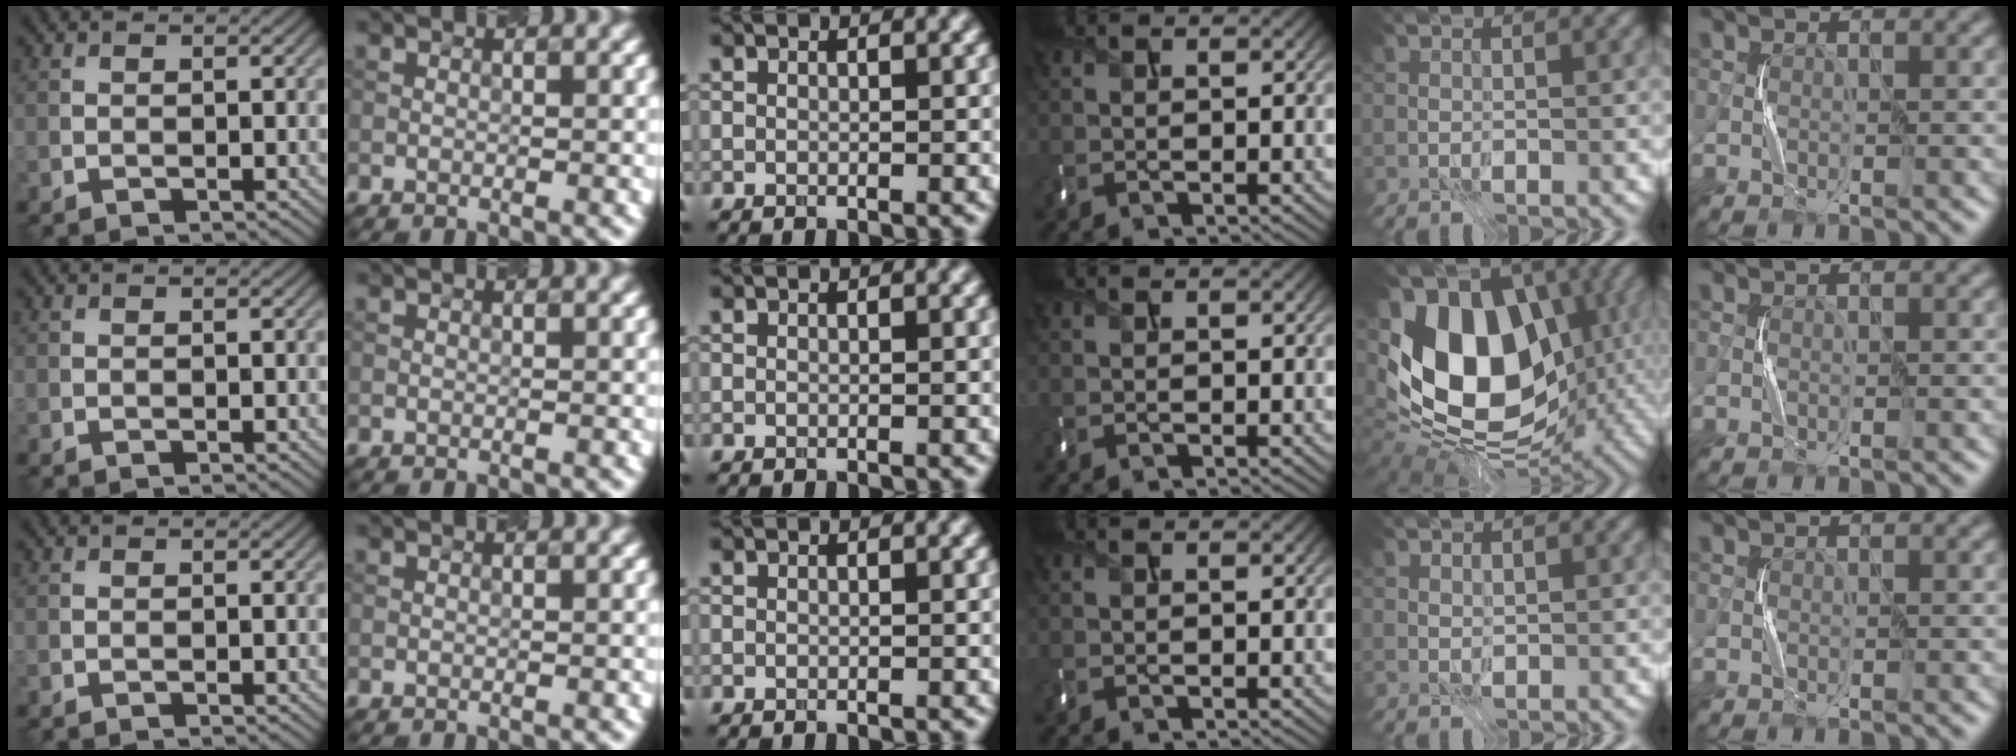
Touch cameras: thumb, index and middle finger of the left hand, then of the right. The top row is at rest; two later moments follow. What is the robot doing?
{"motion": "press", "object": "mouse"}